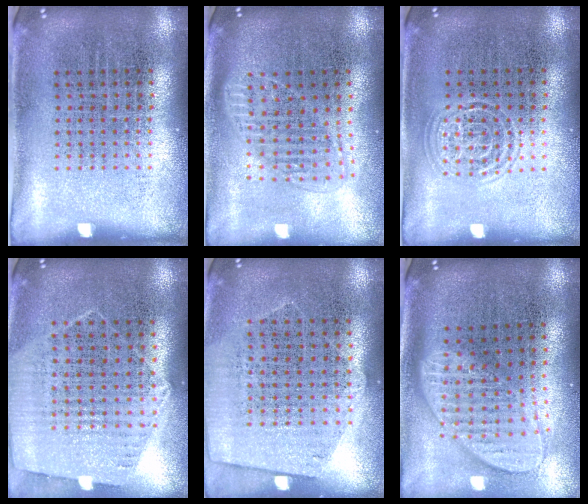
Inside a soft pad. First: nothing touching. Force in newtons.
{"total": 1.6, "press": 1.4, "slide": 0.8}
{"total": 1.4, "press": 1.3, "slide": 0.2}
{"total": 1.2, "press": 1.1, "slide": 0.4}
{"total": 1.2, "press": 1.0, "slide": 0.6}
{"total": 2.0, "press": 1.6, "slide": 1.1}